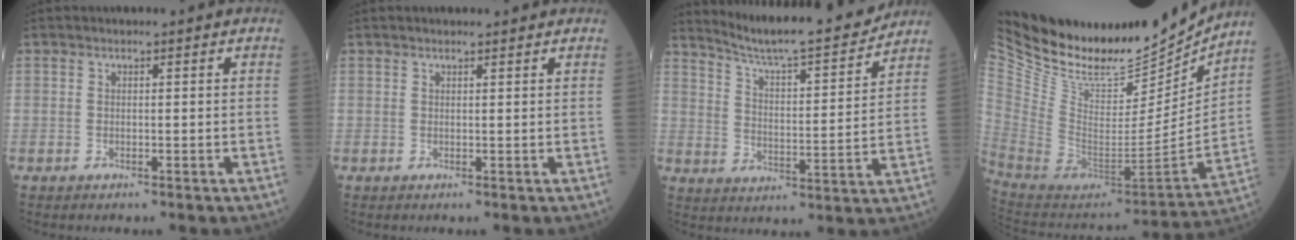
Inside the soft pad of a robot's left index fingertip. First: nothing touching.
{"total": 2.3, "force": [2.2, 0.3, 0.5], "torque": [-0.009, 0.014, 0.025]}
{"total": 14.8, "force": [13.9, 0.3, 5.3], "torque": [-0.092, -0.011, 0.211]}
{"total": 24.2, "force": [21.4, 7.4, 8.4], "torque": [-0.168, -0.049, 0.353]}